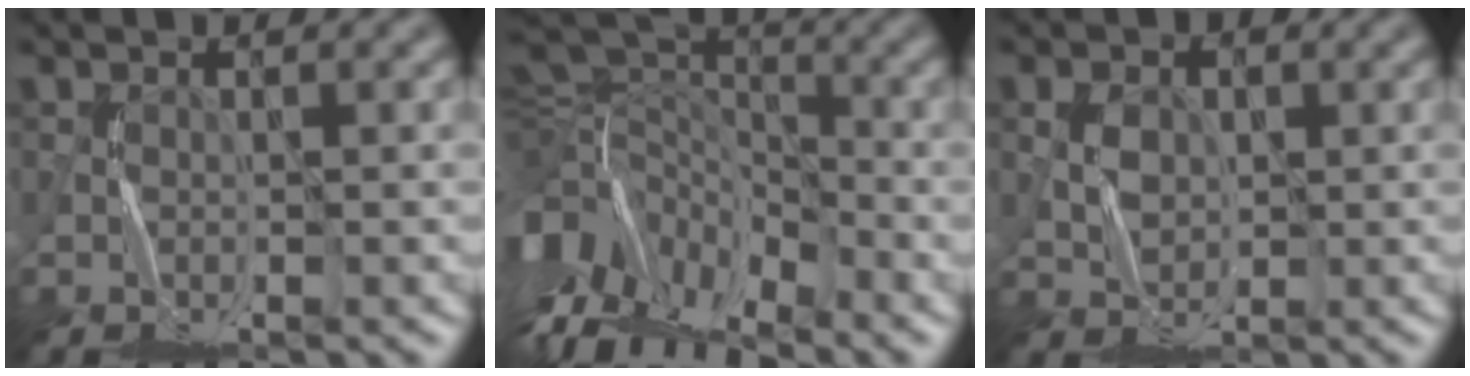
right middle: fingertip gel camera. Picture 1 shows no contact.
{"total": 12.5, "force": [-5.6, 6.7, 9.0], "torque": [-0.181, 0.009, -0.092]}
{"total": 2.0, "force": [0.4, 1.8, 0.8], "torque": [-0.016, -0.002, 0.007]}